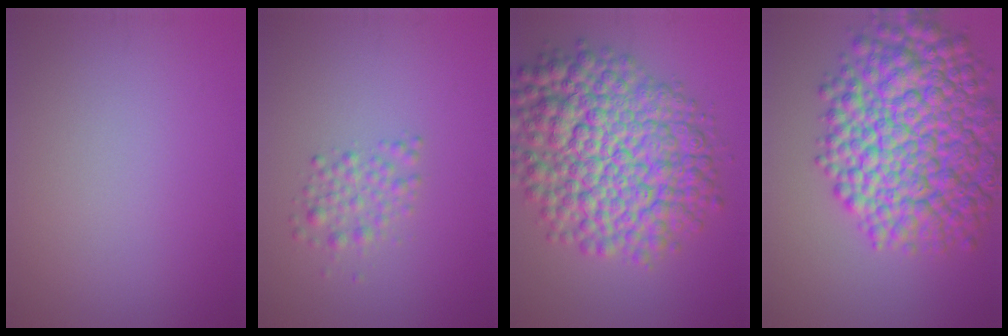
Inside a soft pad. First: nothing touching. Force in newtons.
{"total": 2.0, "press": 2.0, "slide": 0.1}
{"total": 12.8, "press": 12.8, "slide": 0.3}
{"total": 12.7, "press": 12.7, "slide": 0.3}